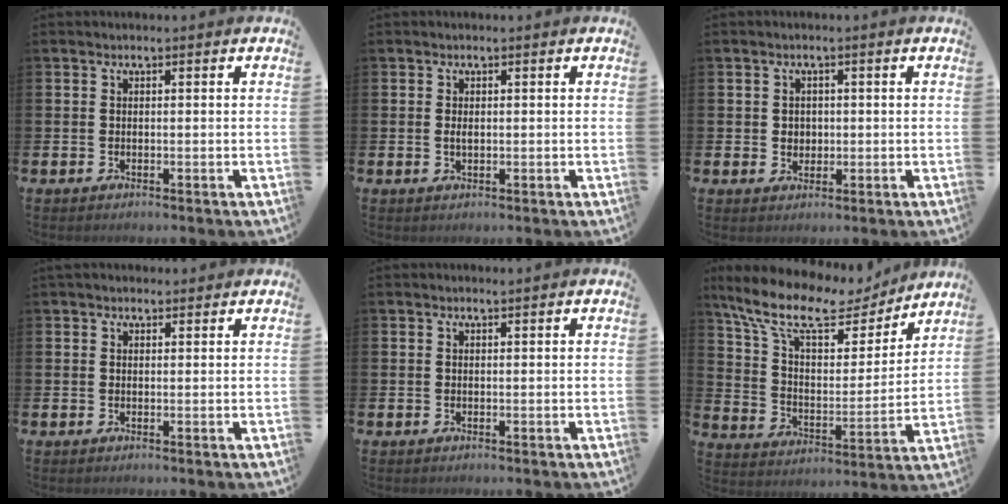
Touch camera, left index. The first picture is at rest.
{"total": 0.9, "force": [0.2, 0.5, 0.7], "torque": [-0.011, 0.002, 0.001]}
{"total": 2.0, "force": [0.6, 1.8, 0.6], "torque": [0.003, 0.002, 0.005]}
{"total": 1.4, "force": [1.2, 0.7, 0.2], "torque": [0.004, 0.003, 0.021]}
{"total": 0.0}
{"total": 12.2, "force": [9.9, 4.3, 5.7], "torque": [-0.149, -0.053, 0.169]}